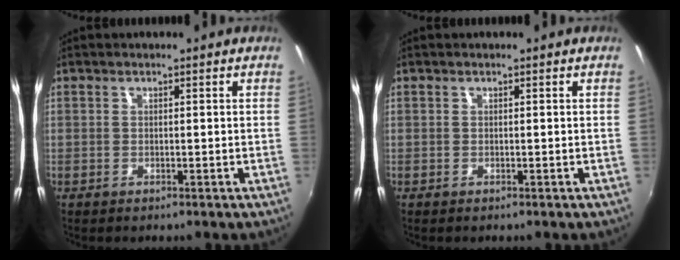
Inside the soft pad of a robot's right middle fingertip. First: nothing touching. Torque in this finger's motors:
{"motor_torque": [0.26, 0.02, 0.02, 0.01]}